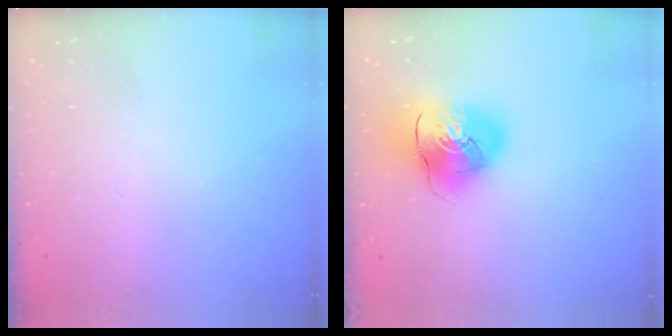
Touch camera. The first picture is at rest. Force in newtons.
{"total": 13.9, "press": 13.7, "slide": 2.4}